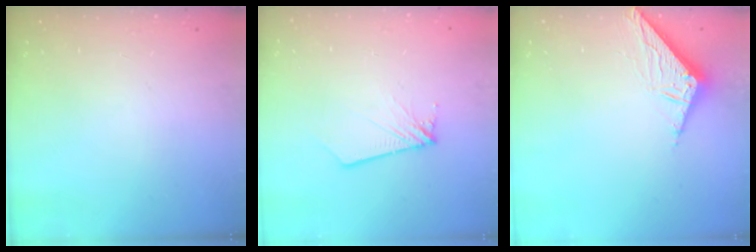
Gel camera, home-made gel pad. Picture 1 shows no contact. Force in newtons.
{"total": 2.8, "press": 2.8, "slide": 0.3}
{"total": 8.3, "press": 8.3, "slide": 0.5}